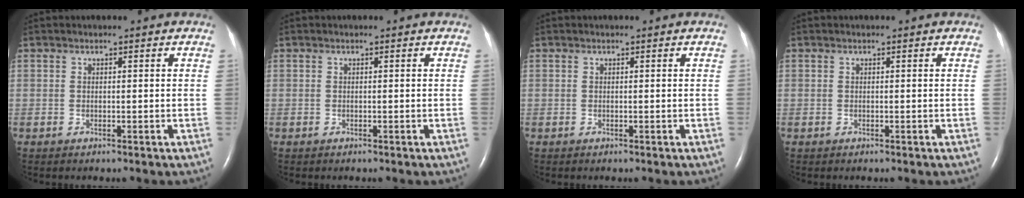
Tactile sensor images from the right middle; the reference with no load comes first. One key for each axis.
{"total": 0.0}
{"total": 0.0}
{"total": 0.0}